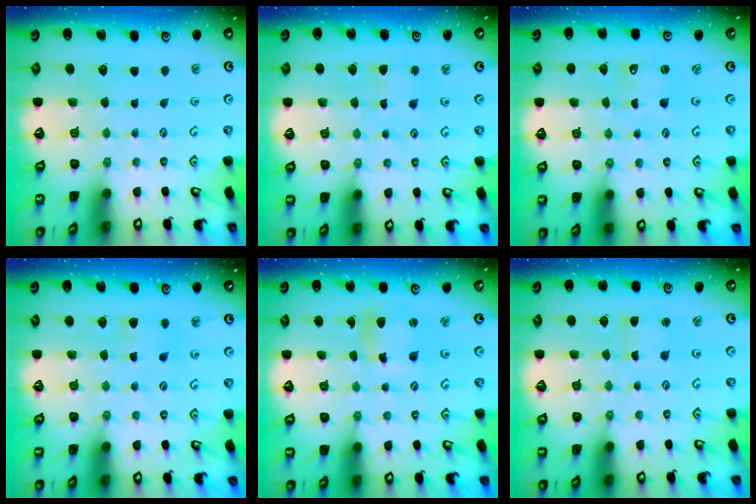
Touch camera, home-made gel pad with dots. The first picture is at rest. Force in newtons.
{"total": 2.4, "press": 2.4, "slide": 0.4}
{"total": 0.0}
{"total": 4.0, "press": 4.0, "slide": 0.6}
{"total": 7.8, "press": 7.7, "slide": 1.3}
{"total": 2.3, "press": 2.3, "slide": 0.4}